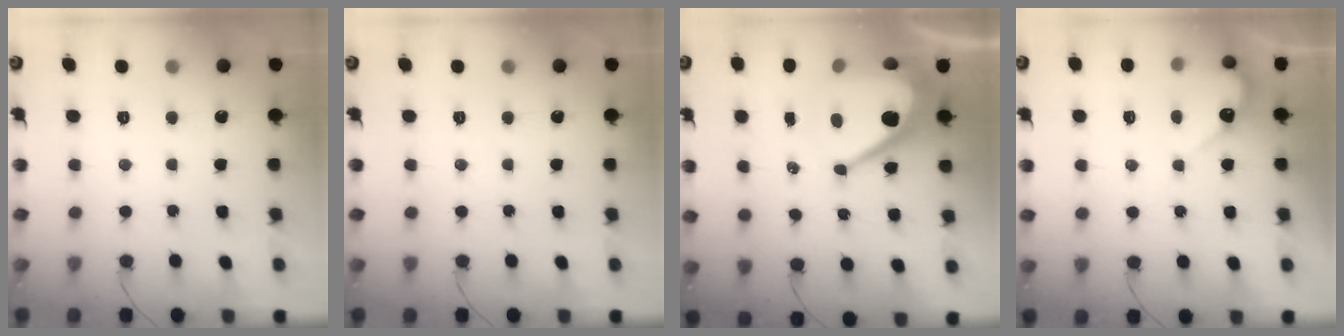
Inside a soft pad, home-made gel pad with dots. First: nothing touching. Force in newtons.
{"total": 0.0}
{"total": 14.7, "press": 14.7, "slide": 1.0}
{"total": 4.5, "press": 4.4, "slide": 0.4}